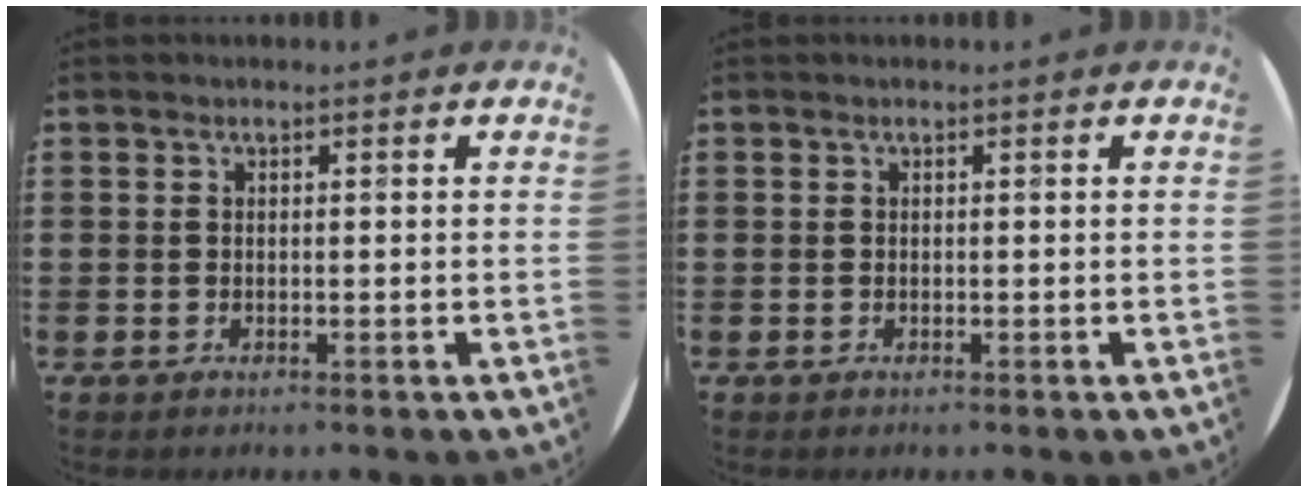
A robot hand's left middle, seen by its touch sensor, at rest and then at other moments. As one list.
[{"total": 0.0}]